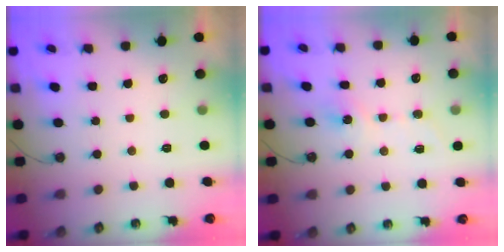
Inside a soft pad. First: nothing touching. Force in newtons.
{"total": 5.3, "press": 5.3, "slide": 0.5}